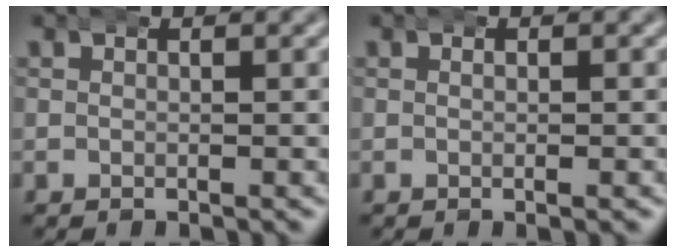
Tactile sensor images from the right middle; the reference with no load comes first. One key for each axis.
{"total": 0.7, "fx": 0.2, "fy": 0.0, "fz": 0.7, "tx": -0.005, "ty": 0.006, "tz": -0.005}